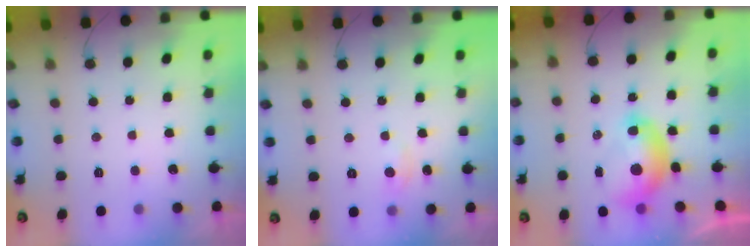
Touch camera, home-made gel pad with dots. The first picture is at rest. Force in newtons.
{"total": 2.3, "press": 2.3, "slide": 0.3}
{"total": 8.5, "press": 8.4, "slide": 1.0}